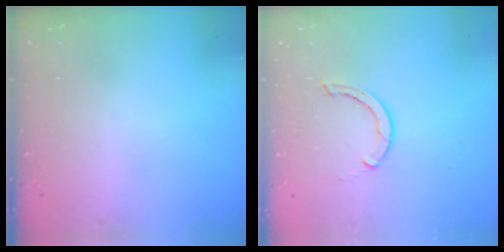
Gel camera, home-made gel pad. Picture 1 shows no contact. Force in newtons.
{"total": 2.4, "press": 2.4, "slide": 0.0}